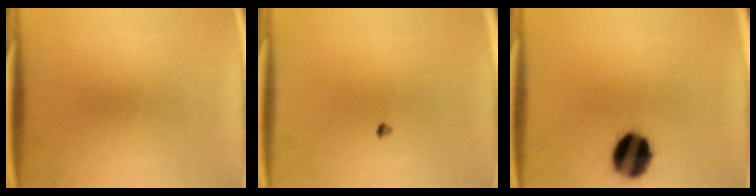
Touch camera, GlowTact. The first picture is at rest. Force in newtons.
{"total": 0.7}
{"total": 13.0}